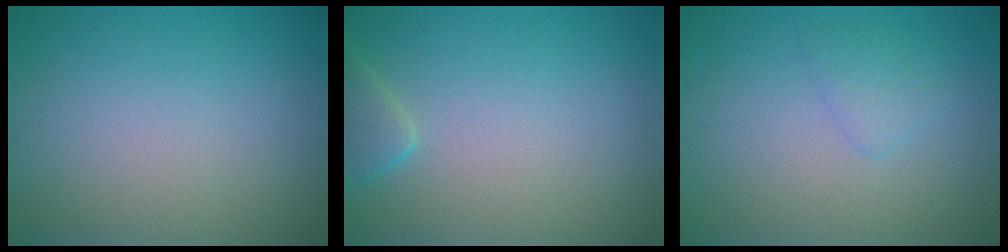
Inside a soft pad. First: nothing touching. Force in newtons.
{"total": 2.0, "press": 2.0, "slide": 0.2}
{"total": 1.6, "press": 1.6, "slide": 0.1}